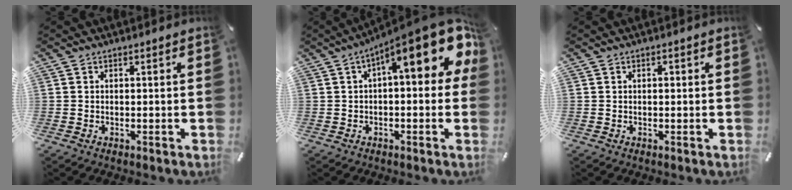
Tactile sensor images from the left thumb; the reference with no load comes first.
{"total": 17.0, "force": [6.4, 5.8, 14.7], "torque": [-0.202, -0.045, 0.098]}
{"total": 0.7, "force": [0.1, 0.5, 0.5], "torque": [-0.012, 0.001, 0.001]}